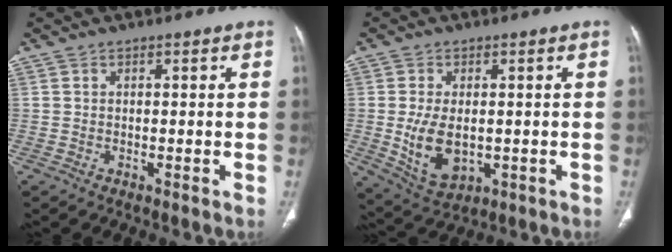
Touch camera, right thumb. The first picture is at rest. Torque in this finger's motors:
{"motor_torque": [-0.56, 0.46, 0.60, 0.65, 0.33]}